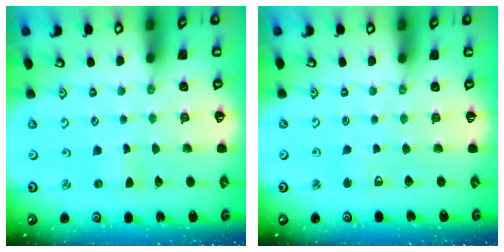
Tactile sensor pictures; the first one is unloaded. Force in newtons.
{"total": 3.9, "press": 3.9, "slide": 0.7}